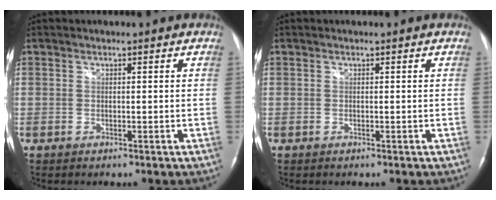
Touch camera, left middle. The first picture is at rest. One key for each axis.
{"total": 0.0}